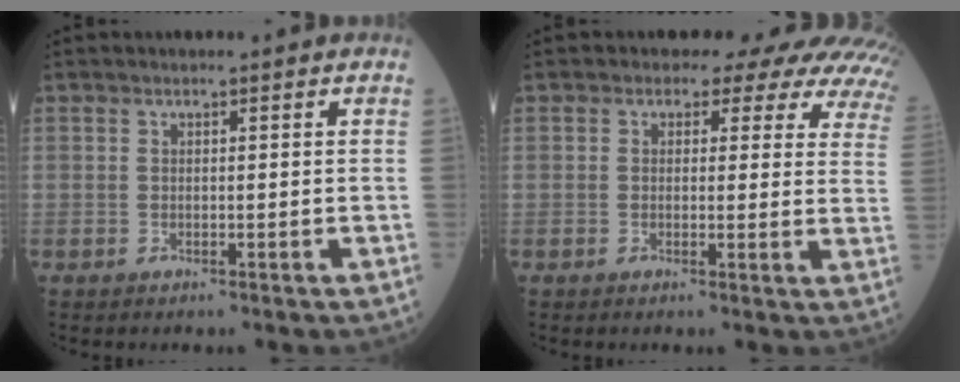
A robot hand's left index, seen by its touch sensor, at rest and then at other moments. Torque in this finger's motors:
{"motor_torque": [0.47, -1.67, 0.26, 0.01]}